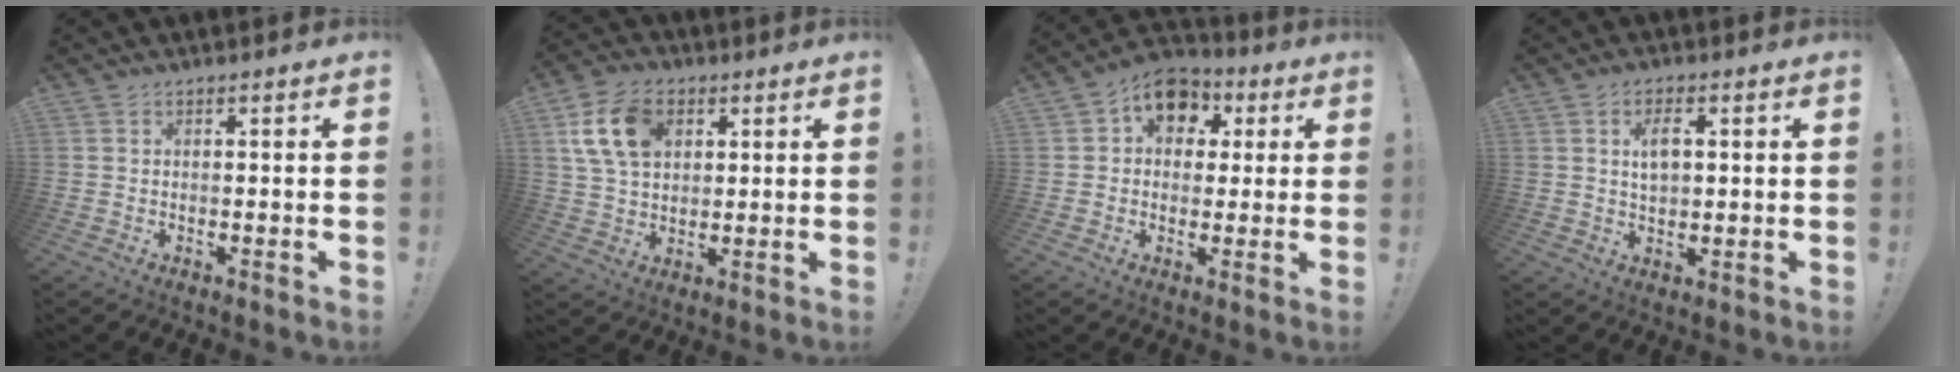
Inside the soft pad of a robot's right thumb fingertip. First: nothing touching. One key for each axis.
{"total": 13.9, "fx": 4.9, "fy": 9.6, "fz": 8.8, "tx": -0.161, "ty": 0.001, "tz": 0.097}
{"total": 10.3, "fx": 3.6, "fy": 8.2, "fz": 5.0, "tx": -0.064, "ty": -0.006, "tz": 0.070}
{"total": 5.7, "fx": 1.2, "fy": 3.2, "fz": 4.6, "tx": -0.067, "ty": 0.001, "tz": 0.018}